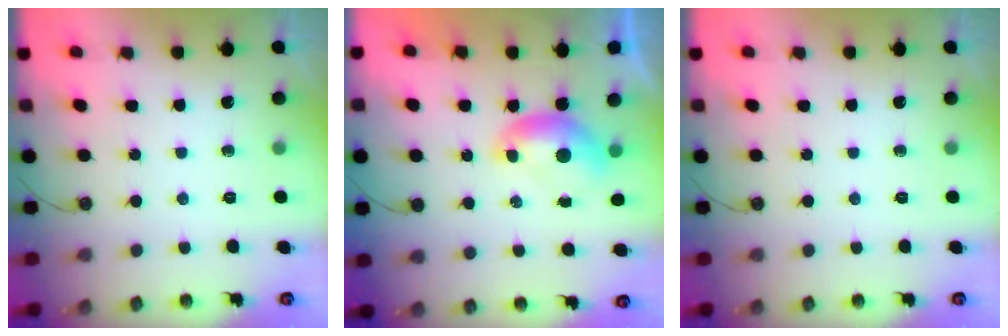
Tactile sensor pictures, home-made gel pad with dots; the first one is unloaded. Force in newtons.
{"total": 0.0}
{"total": 0.0}